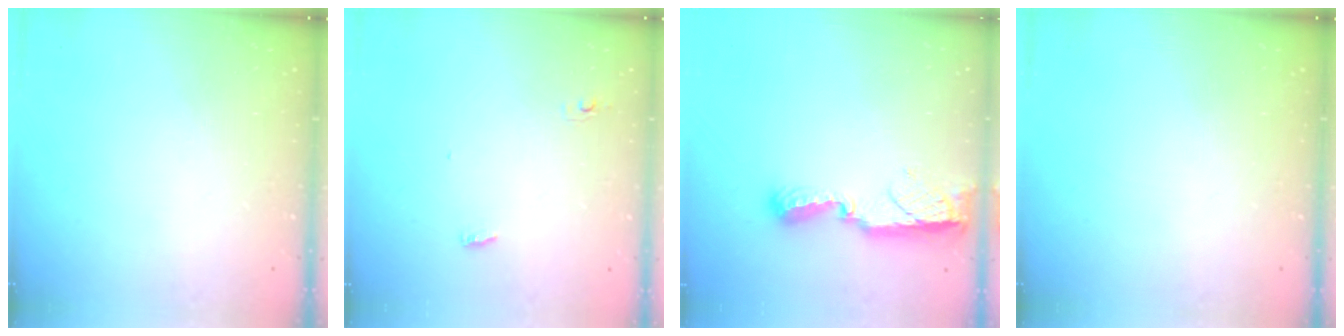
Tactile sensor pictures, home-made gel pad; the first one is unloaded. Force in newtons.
{"total": 3.6, "press": 3.5, "slide": 0.9}
{"total": 7.9, "press": 7.9, "slide": 0.3}
{"total": 0.0}